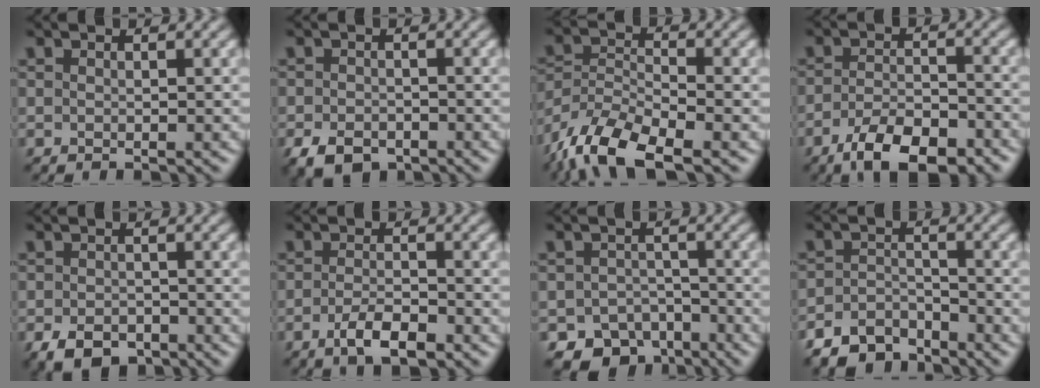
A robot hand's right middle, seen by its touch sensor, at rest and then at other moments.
{"total": 3.6, "force": [-2.4, 2.2, 1.6], "torque": [-0.031, -0.005, -0.044]}
{"total": 9.0, "force": [-6.9, 3.0, 5.0], "torque": [-0.096, -0.003, -0.140]}
{"total": 7.0, "force": [-4.8, 2.6, 4.4], "torque": [-0.075, -0.004, -0.082]}
{"total": 3.9, "force": [-2.6, 2.3, 1.8], "torque": [-0.032, -0.004, -0.048]}
{"total": 3.5, "force": [-2.2, 1.1, 2.5], "torque": [-0.052, -0.001, -0.039]}
{"total": 5.1, "force": [-3.7, 3.4, 1.0], "torque": [-0.005, -0.006, -0.057]}
{"total": 4.5, "force": [-4.0, 2.0, 0.9], "torque": [-0.014, -0.001, -0.079]}